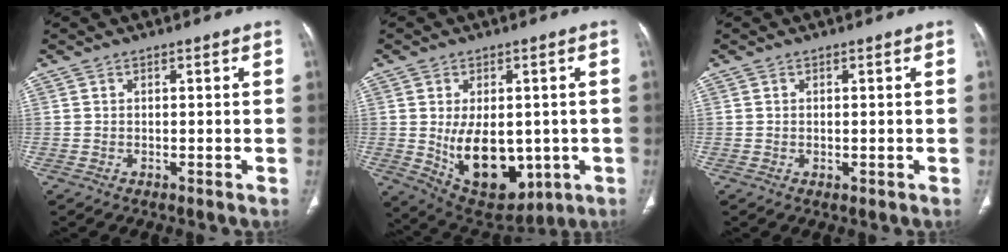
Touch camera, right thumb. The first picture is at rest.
{"total": 15.0, "force": [-1.7, 9.4, 11.6], "torque": [-0.144, -0.013, 0.008]}
{"total": 0.5, "force": [-0.1, 0.3, 0.4], "torque": [-0.010, -0.003, 0.003]}